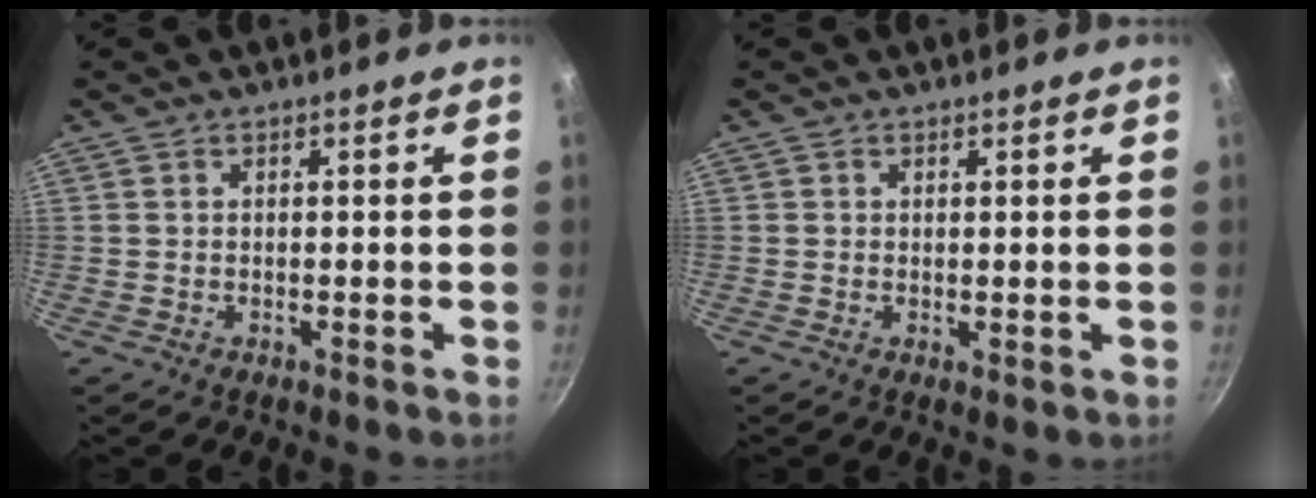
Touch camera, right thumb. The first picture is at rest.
{"total": 0.8, "force": [0.4, 0.5, 0.5], "torque": [-0.006, -0.009, 0.002]}